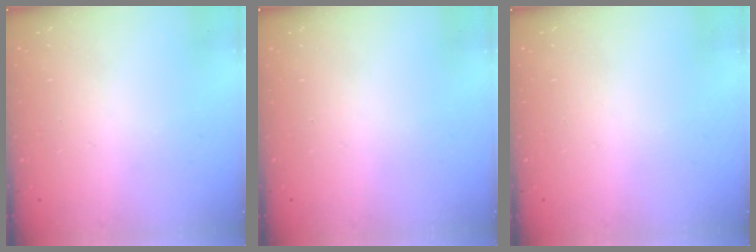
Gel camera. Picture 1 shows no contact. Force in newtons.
{"total": 0.0}
{"total": 0.0}